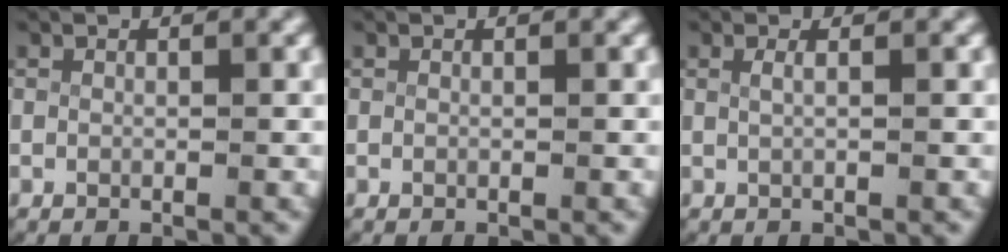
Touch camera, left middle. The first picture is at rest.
{"total": 0.0}
{"total": 0.7, "force": [0.1, -0.2, 0.7], "torque": [-0.018, -0.005, 0.005]}